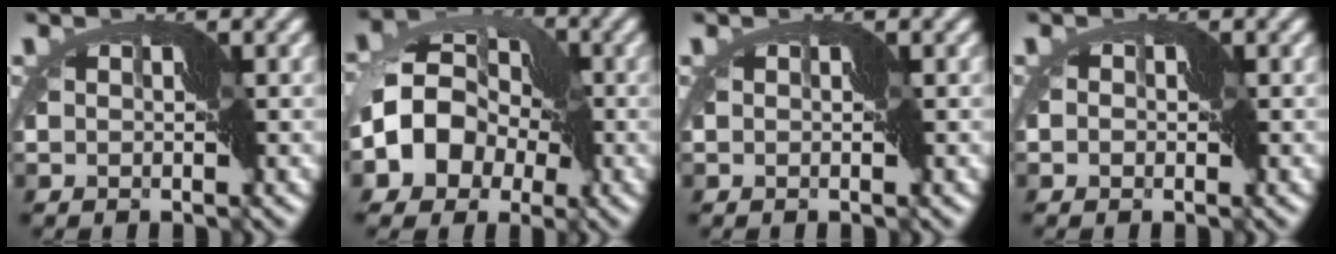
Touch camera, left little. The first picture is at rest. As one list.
[{"total": 9.2, "force": [-1.8, 6.8, 5.8], "torque": [-0.099, -0.004, -0.055]}, {"total": 0.0}, {"total": 1.0, "force": [-0.4, 0.8, 0.4], "torque": [-0.001, 0.006, -0.012]}]